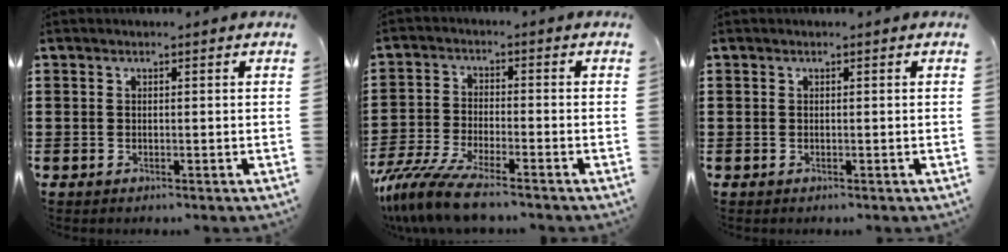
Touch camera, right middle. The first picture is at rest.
{"total": 7.7, "force": [-6.5, 0.5, 4.2], "torque": [-0.109, -0.018, -0.130]}
{"total": 0.0}